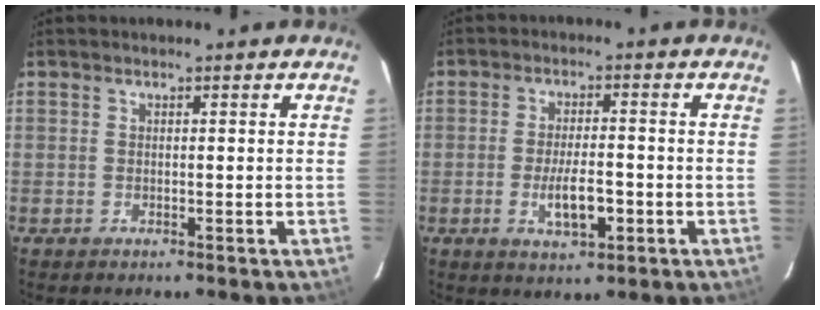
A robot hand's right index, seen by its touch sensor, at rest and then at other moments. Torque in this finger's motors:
{"motor_torque": [0.21, -0.06, 0.26, 0.04]}